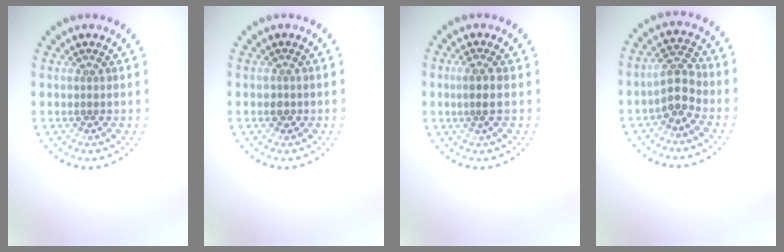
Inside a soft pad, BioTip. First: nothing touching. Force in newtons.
{"total": 0.8, "press": 0.7, "slide": 0.4}
{"total": 1.6, "press": 1.4, "slide": 0.8}
{"total": 2.9, "press": 2.6, "slide": 1.2}